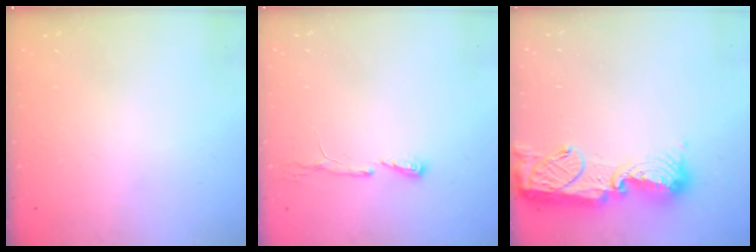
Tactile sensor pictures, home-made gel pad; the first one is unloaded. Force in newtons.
{"total": 5.2, "press": 5.1, "slide": 0.7}
{"total": 14.3, "press": 14.2, "slide": 1.2}